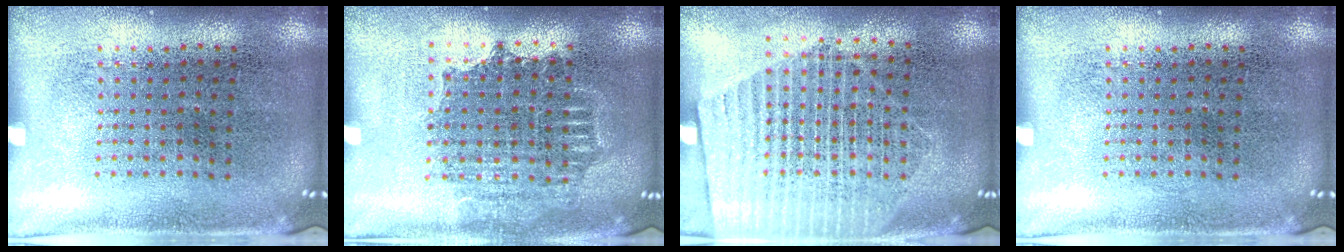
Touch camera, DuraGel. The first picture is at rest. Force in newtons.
{"total": 1.4, "press": 1.2, "slide": 0.7}
{"total": 1.5, "press": 1.3, "slide": 0.7}
{"total": 0.0}